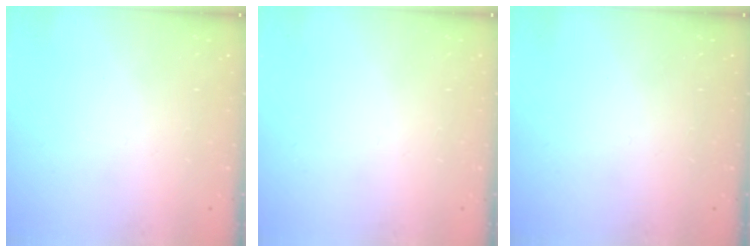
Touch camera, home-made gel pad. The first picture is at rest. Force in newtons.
{"total": 0.0}
{"total": 0.0}